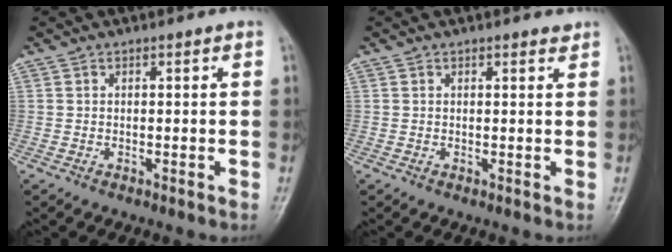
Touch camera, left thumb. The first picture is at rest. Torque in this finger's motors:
{"motor_torque": [-0.19, 0.00, -0.37, -0.10, 0.04]}